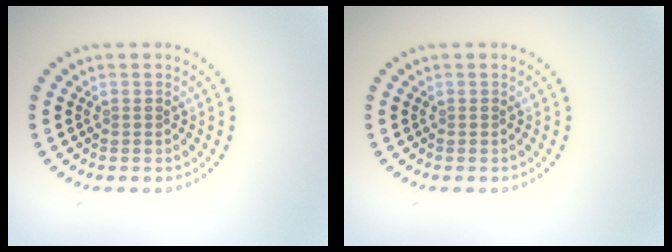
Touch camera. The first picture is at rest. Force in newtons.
{"total": 0.0}